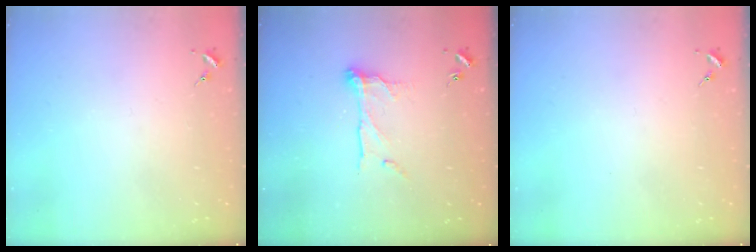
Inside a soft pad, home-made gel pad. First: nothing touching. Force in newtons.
{"total": 11.4, "press": 11.3, "slide": 1.0}
{"total": 0.0}